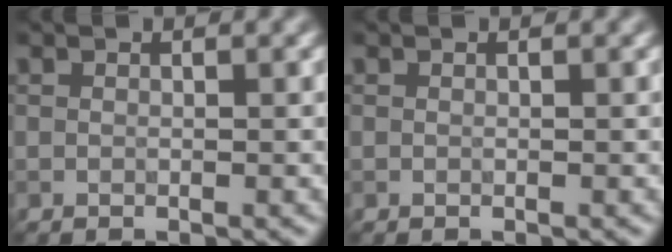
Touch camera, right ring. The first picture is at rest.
{"total": 0.0}